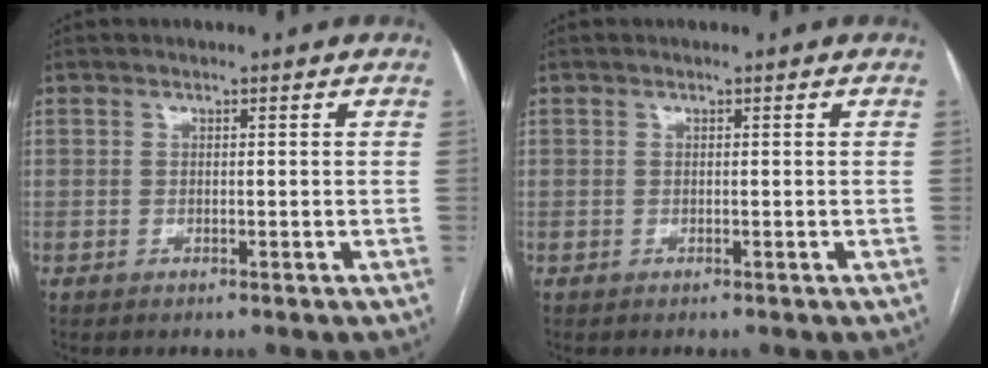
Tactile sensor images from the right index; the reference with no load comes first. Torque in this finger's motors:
{"motor_torque": [0.00, 0.00, 0.00, 0.01]}